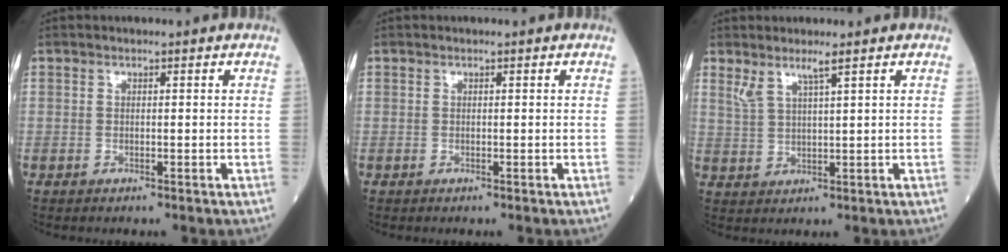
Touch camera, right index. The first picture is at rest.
{"total": 0.0}
{"total": 3.5, "force": [2.5, 0.0, 2.4], "torque": [-0.059, -0.001, 0.055]}